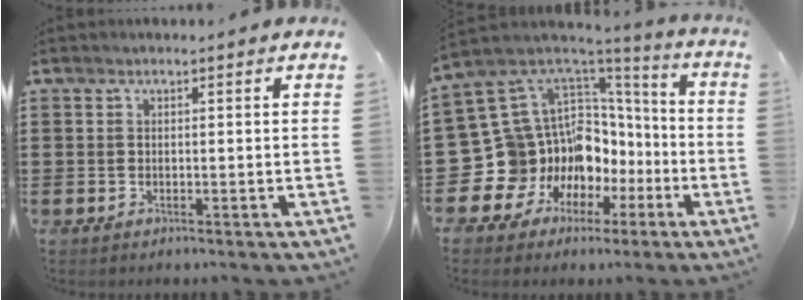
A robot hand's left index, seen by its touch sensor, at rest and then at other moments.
{"total": 15.5, "force": [-3.5, 14.1, 5.6], "torque": [-0.154, -0.055, -0.015]}